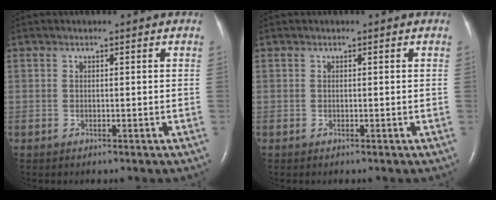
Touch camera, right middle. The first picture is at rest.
{"total": 0.0}